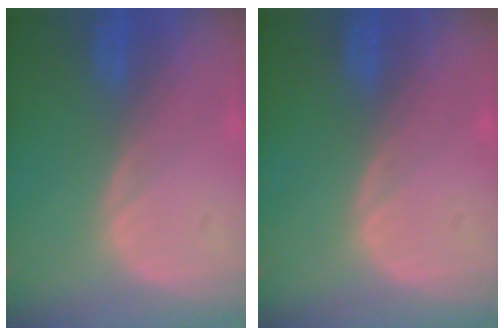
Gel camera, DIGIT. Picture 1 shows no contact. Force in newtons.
{"total": 0.0}